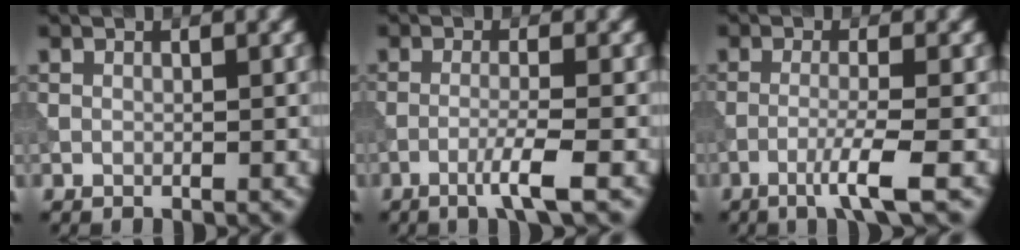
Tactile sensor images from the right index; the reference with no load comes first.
{"total": 3.0, "force": [-1.4, 0.1, 2.6], "torque": [-0.042, 0.005, -0.039]}
{"total": 3.6, "force": [-1.7, 0.1, 3.1], "torque": [-0.052, 0.005, -0.044]}